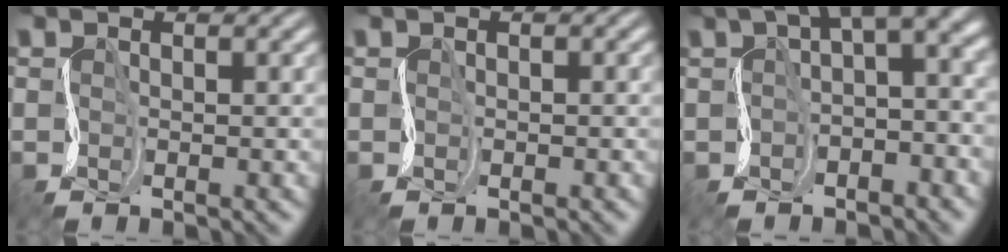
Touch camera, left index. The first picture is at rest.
{"total": 0.0}
{"total": 7.5, "force": [1.6, 3.4, 6.4], "torque": [-0.083, 0.004, 0.021]}